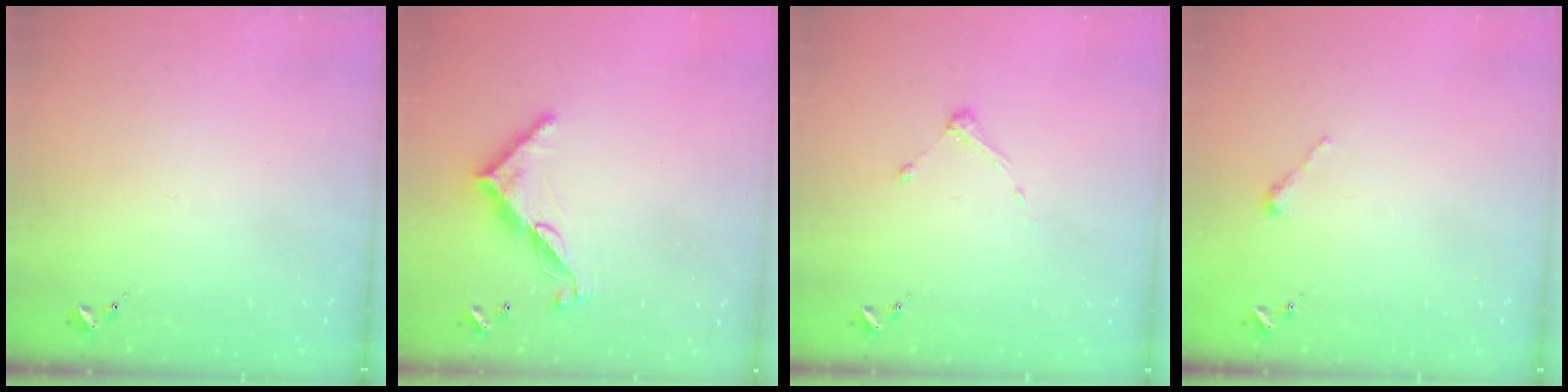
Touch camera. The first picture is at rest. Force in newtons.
{"total": 11.0, "press": 11.0, "slide": 0.4}
{"total": 3.9, "press": 3.8, "slide": 0.4}
{"total": 2.5, "press": 2.5, "slide": 0.2}